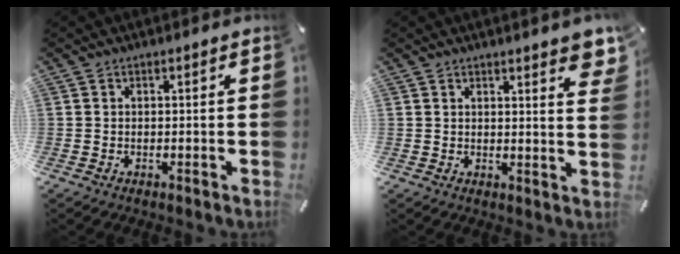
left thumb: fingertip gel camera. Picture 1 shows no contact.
{"total": 3.6, "force": [2.9, 1.0, 1.9], "torque": [-0.021, -0.015, 0.048]}